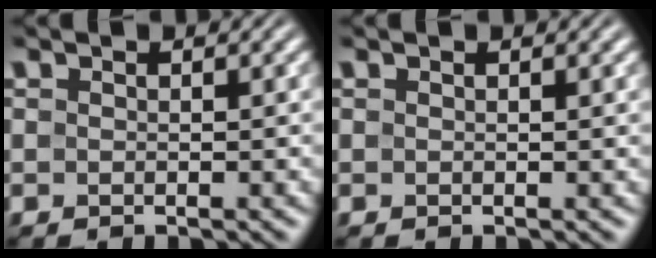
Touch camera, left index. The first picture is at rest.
{"total": 0.5, "force": [0.4, 0.1, 0.4], "torque": [-0.003, 0.005, 0.005]}